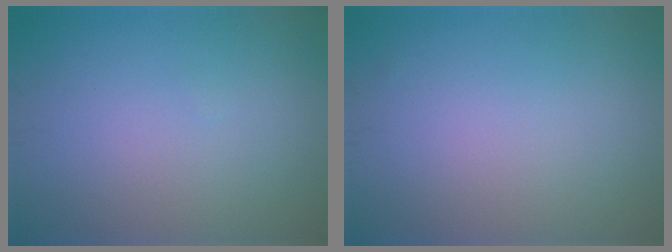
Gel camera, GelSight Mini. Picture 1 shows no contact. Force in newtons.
{"total": 0.0}